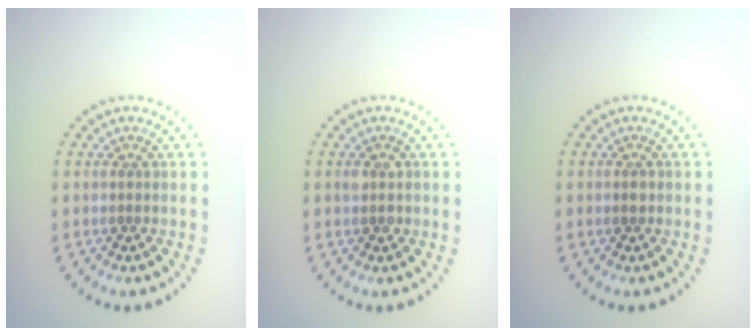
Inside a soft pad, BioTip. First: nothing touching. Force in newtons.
{"total": 1.2, "press": 1.2, "slide": 0.3}
{"total": 1.2, "press": 1.2, "slide": 0.1}